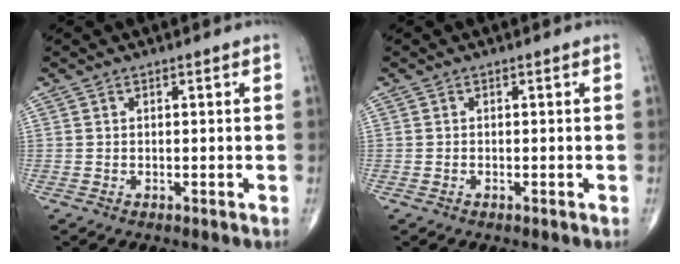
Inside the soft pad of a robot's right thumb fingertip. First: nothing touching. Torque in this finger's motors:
{"motor_torque": [0.20, 0.04, -0.31, -0.19, 0.00]}